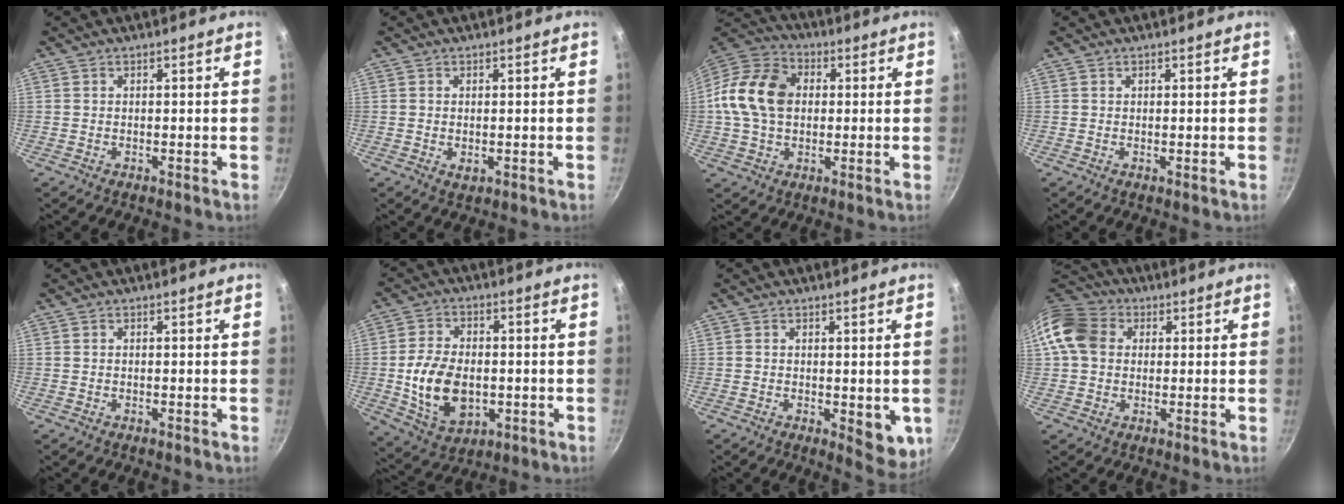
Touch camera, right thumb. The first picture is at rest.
{"total": 1.7, "force": [-0.2, 1.0, 1.4], "torque": [-0.021, -0.004, -0.001]}
{"total": 15.1, "force": [1.2, 11.2, 10.0], "torque": [-0.167, 0.024, 0.005]}
{"total": 0.0}
{"total": 0.0}
{"total": 13.4, "force": [-1.6, 8.8, 10.0], "torque": [-0.170, 0.002, -0.018]}
{"total": 6.1, "force": [-0.6, 3.3, 5.1], "torque": [-0.051, -0.008, -0.002]}
{"total": 11.3, "force": [2.1, 9.2, 6.2], "torque": [-0.101, 0.020, 0.022]}